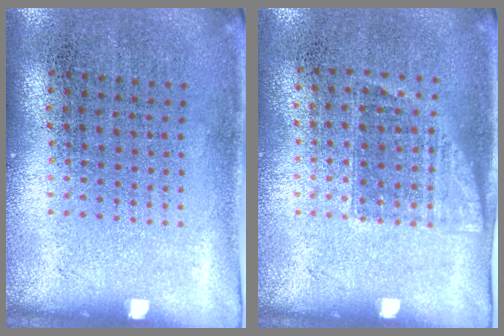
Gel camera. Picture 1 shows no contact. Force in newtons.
{"total": 1.0, "press": 0.8, "slide": 0.5}